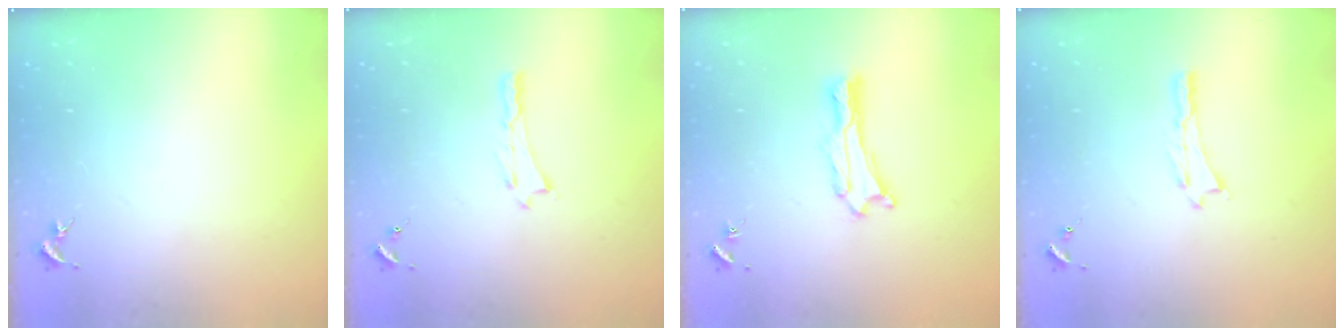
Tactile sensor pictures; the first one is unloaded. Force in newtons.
{"total": 0.0}
{"total": 0.8, "press": 0.7, "slide": 0.2}
{"total": 0.0}